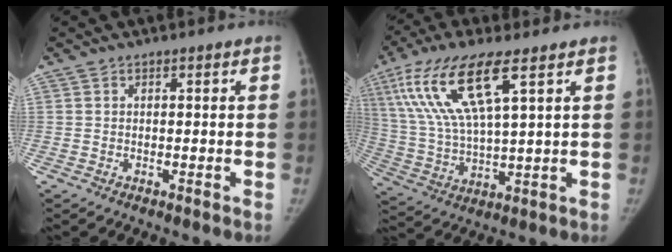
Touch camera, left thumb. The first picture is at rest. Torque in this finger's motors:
{"motor_torque": [2.10, 1.62, 1.82, -0.95, 0.49]}